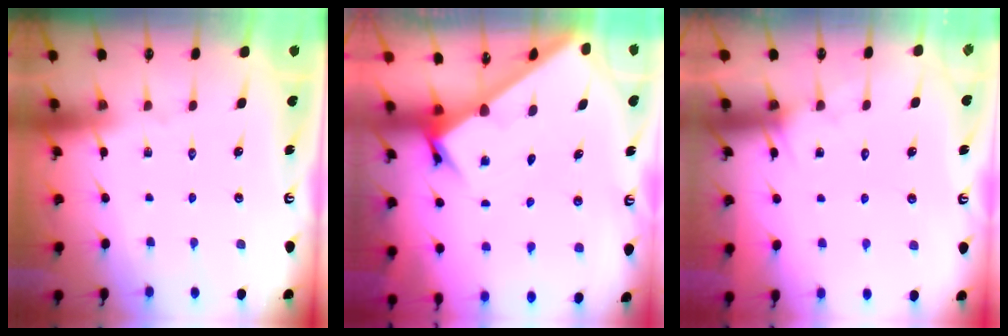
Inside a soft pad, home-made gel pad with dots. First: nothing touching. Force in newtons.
{"total": 2.5, "press": 2.5, "slide": 0.3}
{"total": 5.1, "press": 5.1, "slide": 0.4}